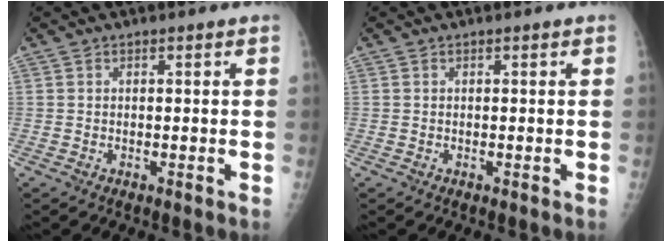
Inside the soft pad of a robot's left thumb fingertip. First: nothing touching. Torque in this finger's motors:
{"motor_torque": [0.00, 0.00, 0.00, 0.00, 0.00]}